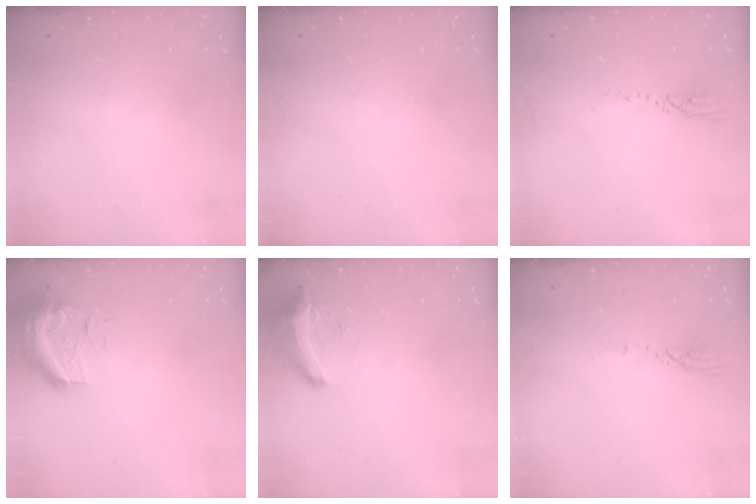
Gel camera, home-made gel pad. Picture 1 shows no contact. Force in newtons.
{"total": 0.0}
{"total": 2.9, "press": 2.9, "slide": 0.4}
{"total": 10.3, "press": 10.3, "slide": 0.6}
{"total": 9.4, "press": 9.4, "slide": 0.8}
{"total": 2.9, "press": 2.9, "slide": 0.2}